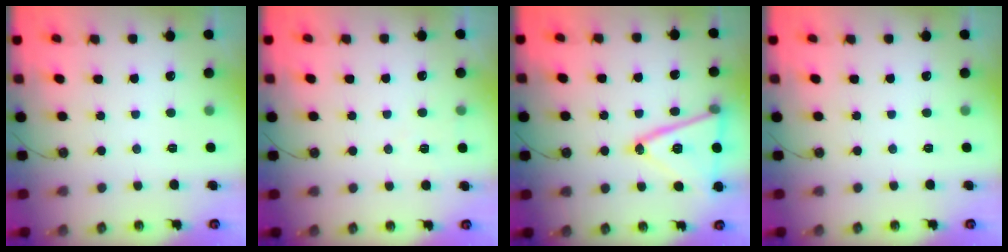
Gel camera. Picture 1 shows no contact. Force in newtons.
{"total": 5.4, "press": 3.1, "slide": 4.5}
{"total": 18.1, "press": 17.8, "slide": 3.4}
{"total": 0.0}